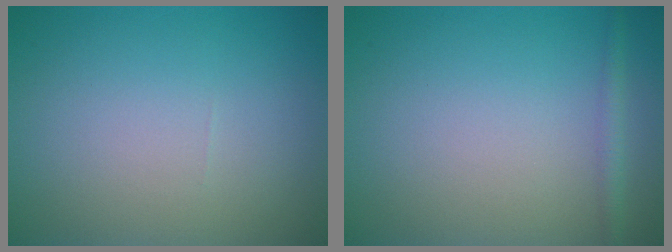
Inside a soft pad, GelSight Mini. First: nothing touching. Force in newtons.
{"total": 1.3, "press": 1.3, "slide": 0.1}